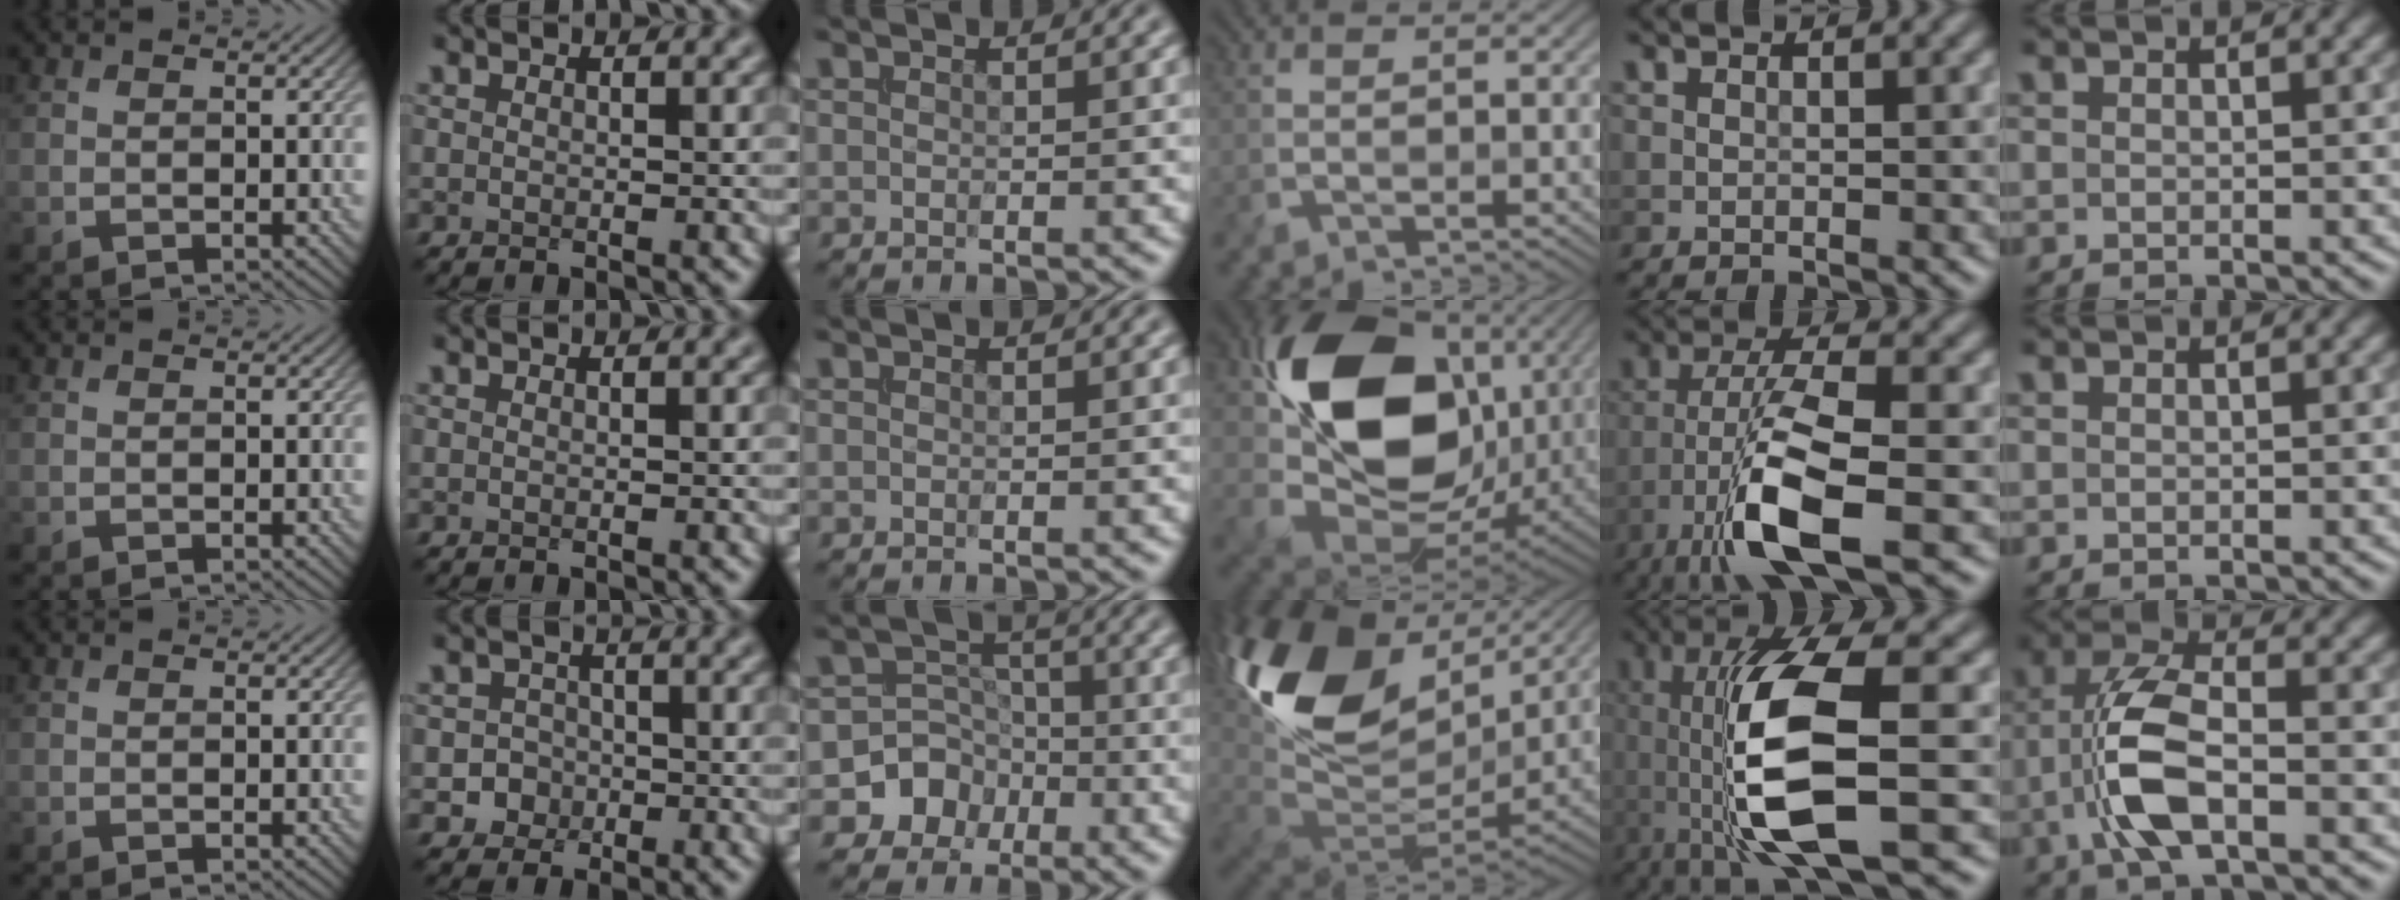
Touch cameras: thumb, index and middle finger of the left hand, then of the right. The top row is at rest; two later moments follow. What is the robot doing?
{"motion": "extract", "object": "drawer"}